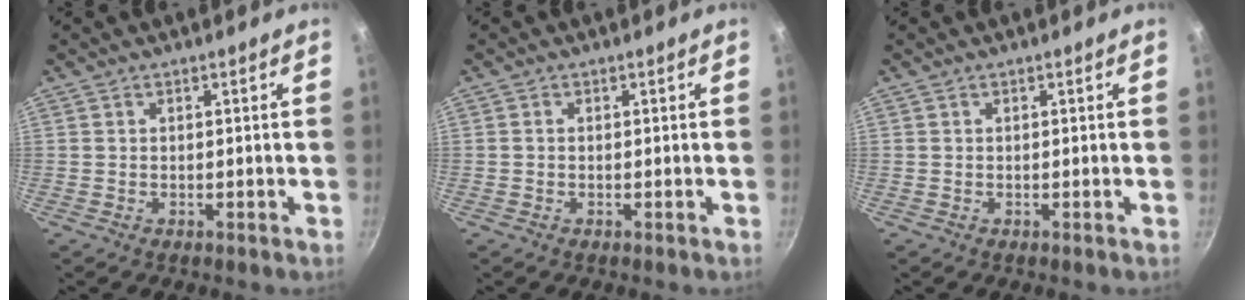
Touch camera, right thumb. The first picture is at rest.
{"total": 0.5, "force": [-0.1, 0.4, 0.3], "torque": [-0.003, 0.003, -0.003]}
{"total": 0.0}